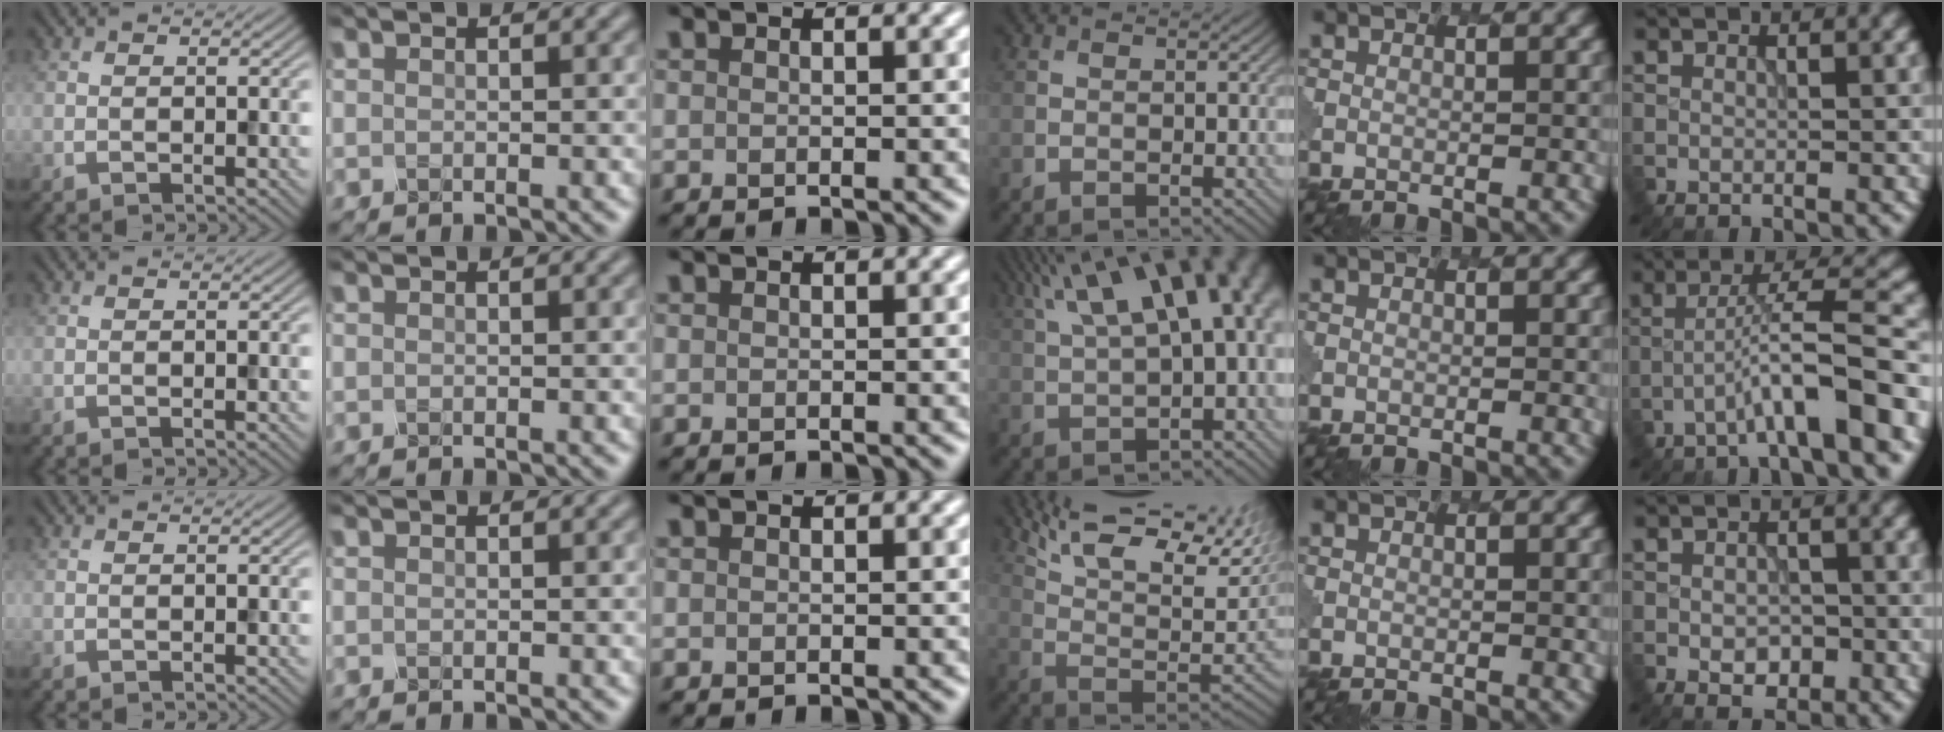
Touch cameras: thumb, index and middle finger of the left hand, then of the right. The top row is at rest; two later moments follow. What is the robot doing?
{"motion": "dispense", "object": "oil cruet"}